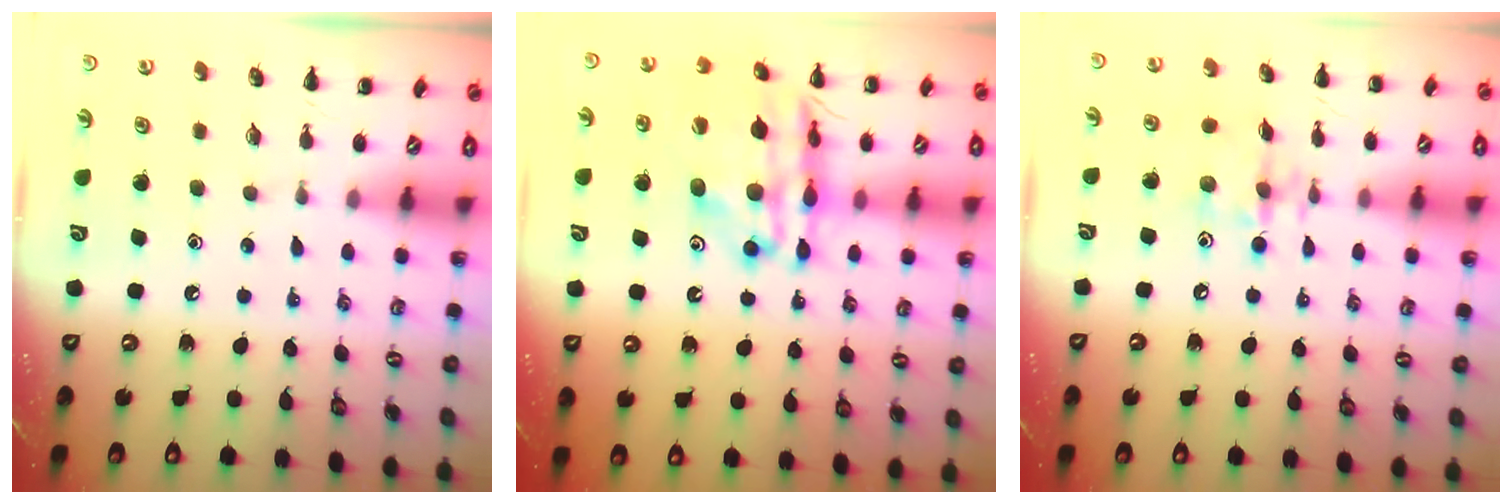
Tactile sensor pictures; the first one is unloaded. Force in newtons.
{"total": 21.4, "press": 21.1, "slide": 3.5}
{"total": 8.7, "press": 8.7, "slide": 0.8}